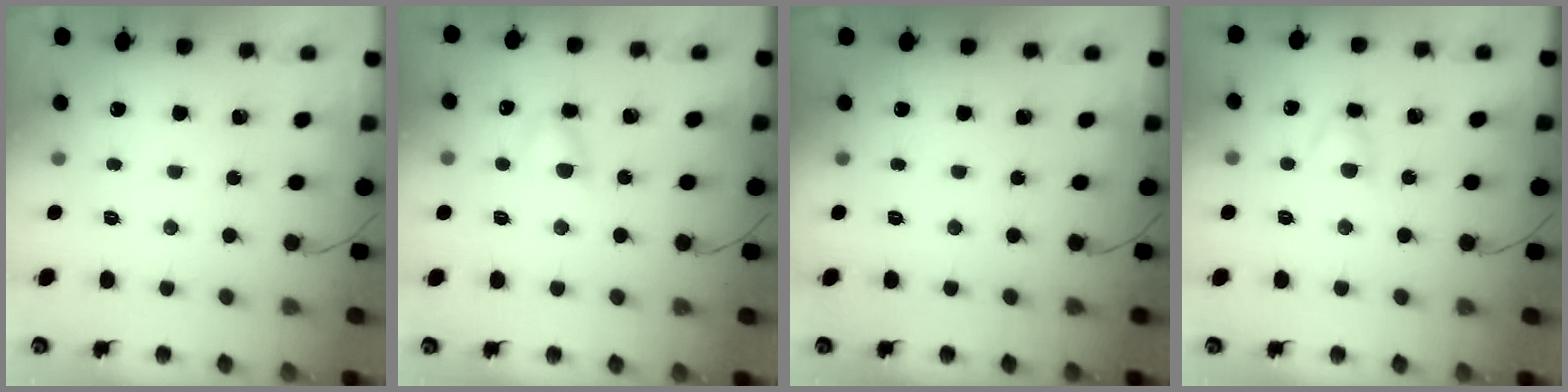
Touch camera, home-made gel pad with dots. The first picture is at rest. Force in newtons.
{"total": 4.9, "press": 4.7, "slide": 1.5}
{"total": 0.0}
{"total": 3.5, "press": 3.4, "slide": 0.7}